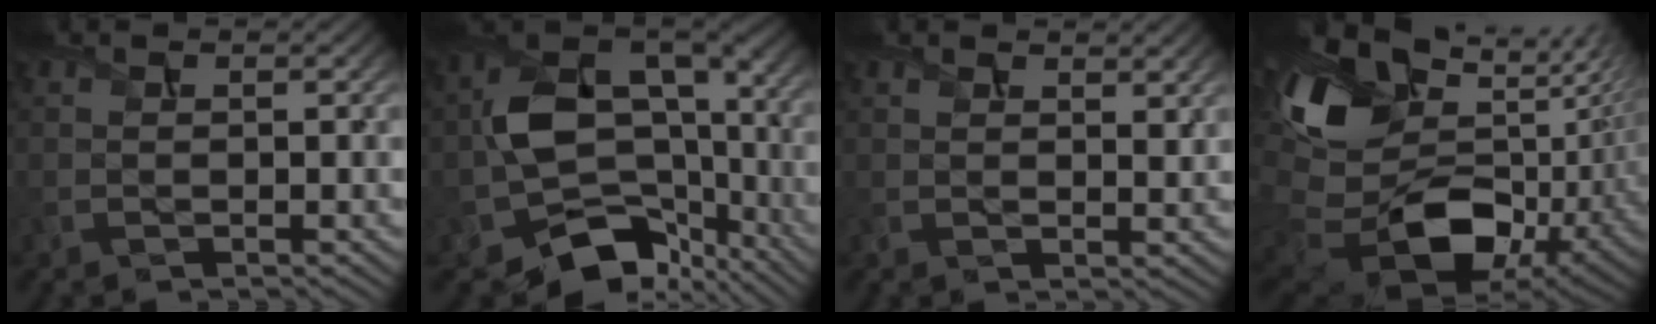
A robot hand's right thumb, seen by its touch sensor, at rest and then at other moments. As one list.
[{"total": 14.8, "force": [-5.5, 10.5, 9.0], "torque": [-0.142, -0.039, -0.089]}, {"total": 2.5, "force": [1.8, 1.1, 1.3], "torque": [-0.026, -0.001, 0.041]}, {"total": 18.2, "force": [0.9, 11.6, 13.9], "torque": [-0.313, -0.031, 0.037]}]